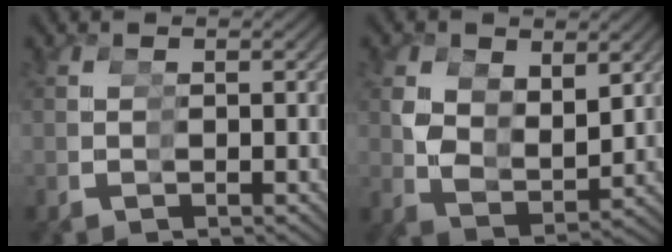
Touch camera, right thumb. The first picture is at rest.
{"total": 5.0, "force": [1.4, 3.9, 2.8], "torque": [-0.070, -0.013, 0.030]}